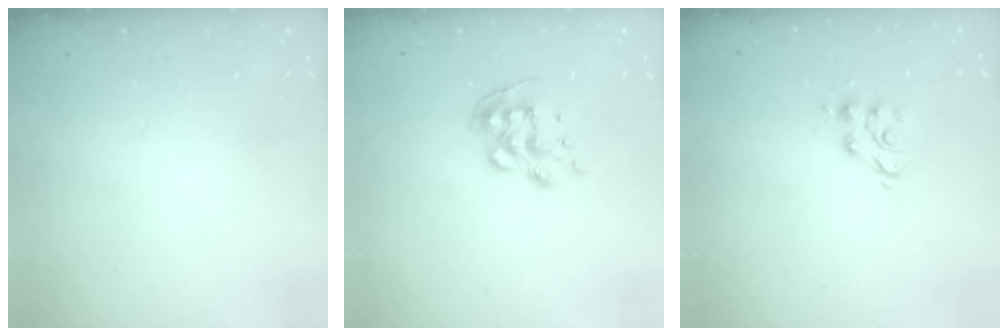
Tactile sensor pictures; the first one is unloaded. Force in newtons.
{"total": 8.9, "press": 8.9, "slide": 0.1}
{"total": 9.1, "press": 9.1, "slide": 0.5}